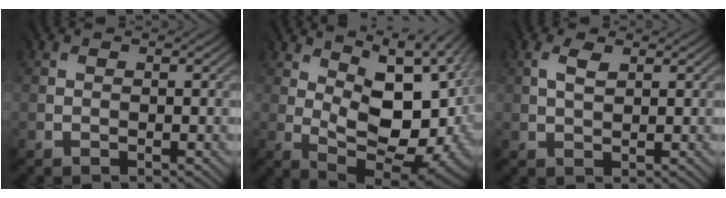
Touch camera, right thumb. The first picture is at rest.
{"total": 15.2, "force": [2.3, 7.6, 13.0], "torque": [-0.189, -0.005, 0.063]}
{"total": 2.3, "force": [1.2, 1.1, 1.6], "torque": [-0.044, 0.003, 0.024]}